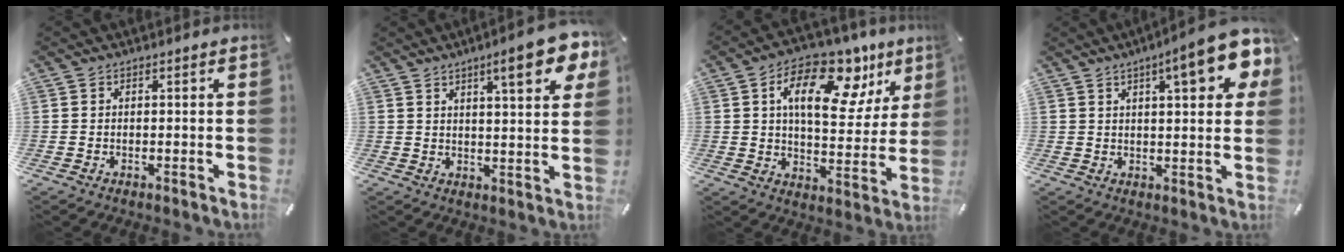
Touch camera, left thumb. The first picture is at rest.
{"total": 11.5, "force": [6.5, 3.0, 9.0], "torque": [-0.120, -0.031, 0.101]}
{"total": 17.9, "force": [8.7, 10.0, 12.0], "torque": [-0.177, -0.044, 0.141]}
{"total": 13.8, "force": [6.9, 4.5, 11.0], "torque": [-0.152, -0.029, 0.109]}